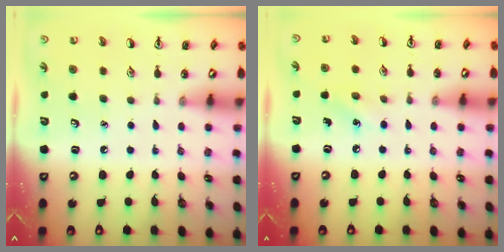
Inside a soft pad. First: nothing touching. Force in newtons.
{"total": 4.8, "press": 4.6, "slide": 1.4}